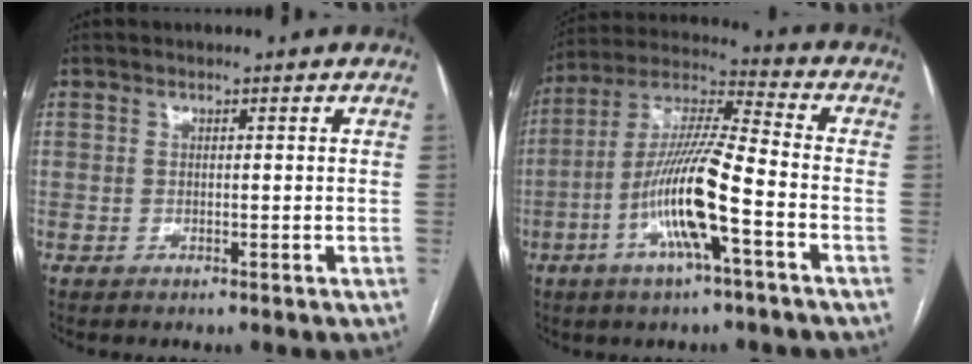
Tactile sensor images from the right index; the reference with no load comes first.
{"total": 14.2, "force": [-4.7, 1.1, 13.3], "torque": [-0.263, 0.004, -0.092]}